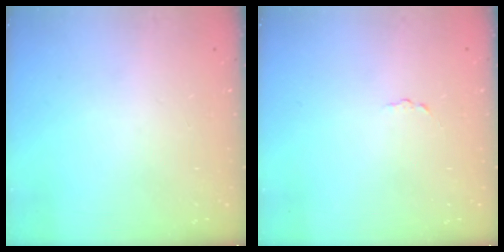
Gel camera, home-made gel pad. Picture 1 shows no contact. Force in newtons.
{"total": 1.6, "press": 1.6, "slide": 0.1}